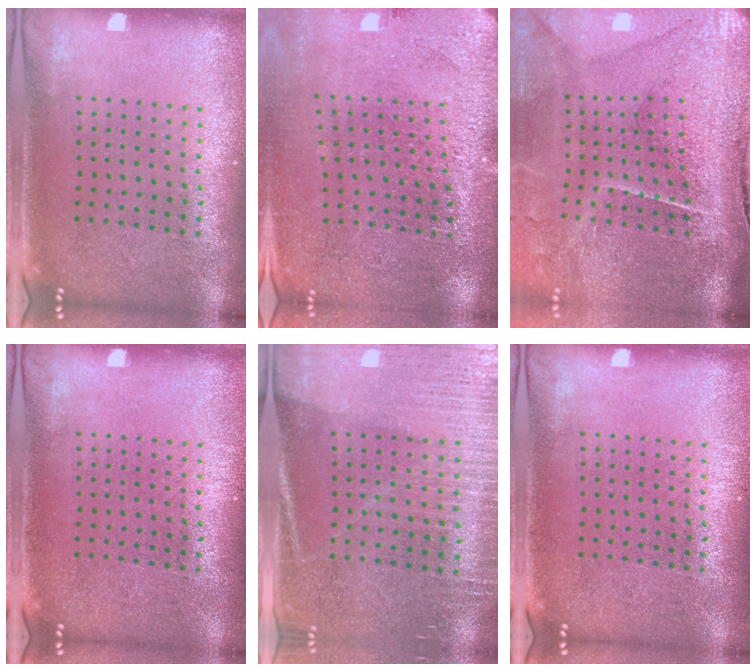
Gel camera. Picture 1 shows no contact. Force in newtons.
{"total": 2.8, "press": 2.8, "slide": 0.1}
{"total": 4.8, "press": 3.8, "slide": 3.0}
{"total": 0.0}
{"total": 3.3, "press": 2.9, "slide": 1.5}
{"total": 0.0}